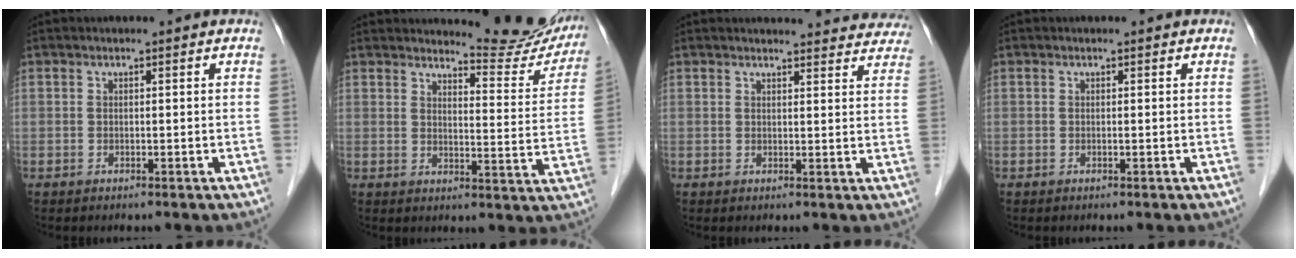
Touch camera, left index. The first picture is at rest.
{"total": 12.2, "force": [11.8, 1.6, 2.4], "torque": [-0.017, -0.055, 0.129]}
{"total": 16.3, "force": [15.7, 3.5, 2.9], "torque": [-0.007, -0.022, 0.158]}
{"total": 0.0}